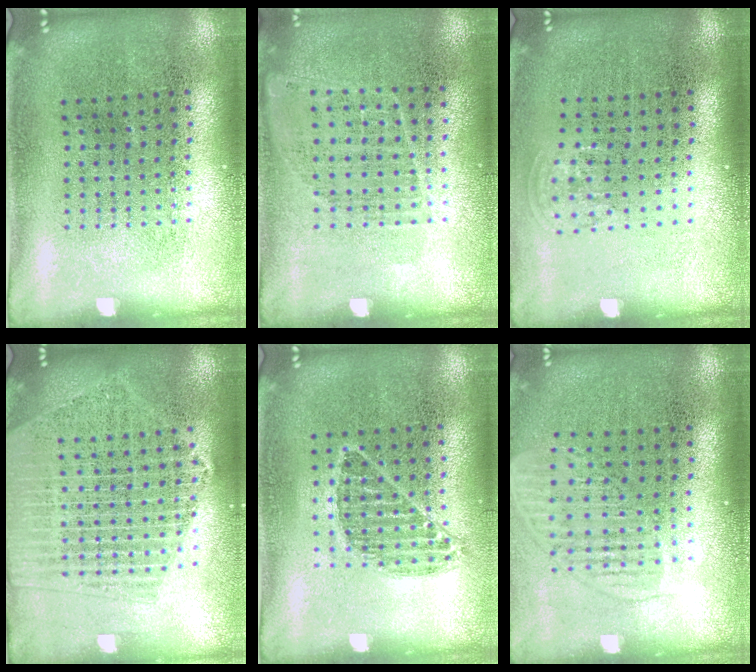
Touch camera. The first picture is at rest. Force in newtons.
{"total": 0.9, "press": 0.8, "slide": 0.4}
{"total": 0.7, "press": 0.5, "slide": 0.4}
{"total": 2.0, "press": 1.8, "slide": 0.9}
{"total": 0.7, "press": 0.7, "slide": 0.2}
{"total": 1.6, "press": 1.3, "slide": 0.9}